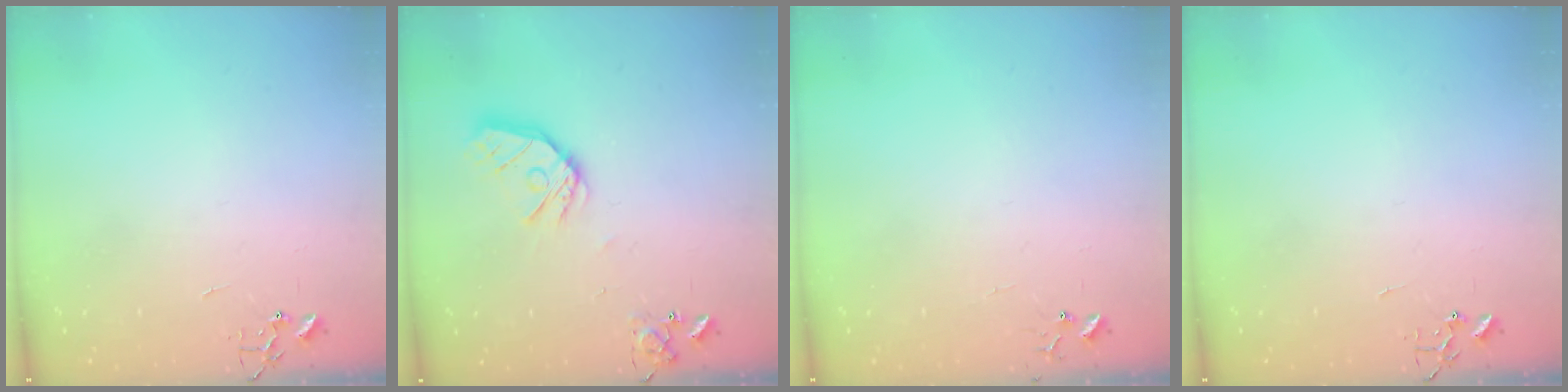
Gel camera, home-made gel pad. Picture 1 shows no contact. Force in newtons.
{"total": 14.1, "press": 14.0, "slide": 1.7}
{"total": 5.6, "press": 5.6, "slide": 0.4}
{"total": 0.0}